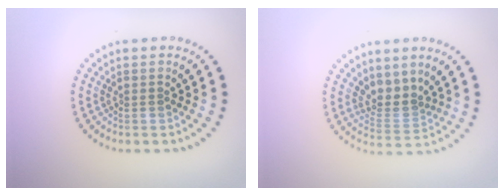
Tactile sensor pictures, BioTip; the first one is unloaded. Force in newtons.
{"total": 2.9, "press": 2.1, "slide": 2.0}